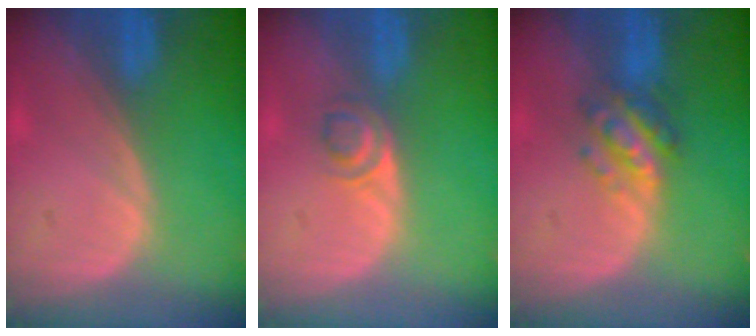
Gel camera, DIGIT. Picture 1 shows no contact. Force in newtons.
{"total": 2.8, "press": 2.7, "slide": 1.0}
{"total": 5.6, "press": 5.0, "slide": 2.5}